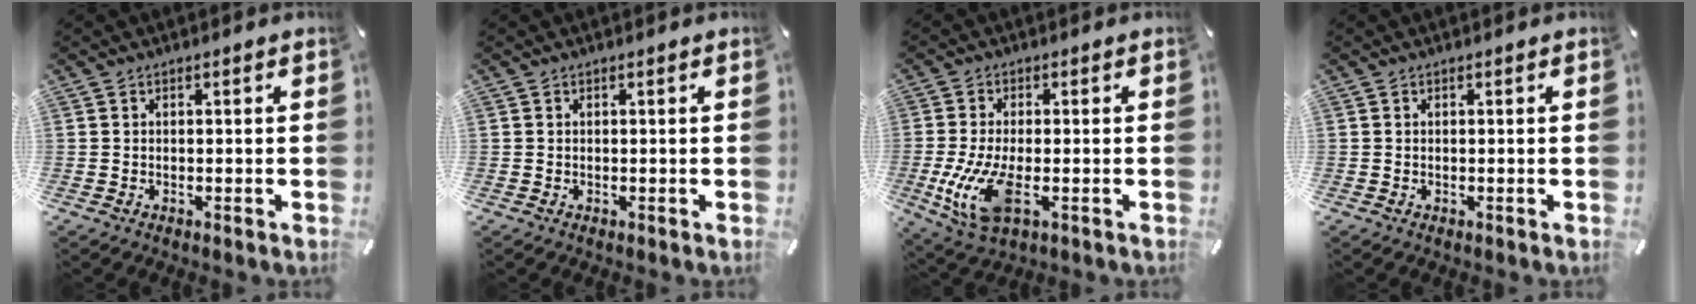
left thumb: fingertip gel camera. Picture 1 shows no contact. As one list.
[{"total": 0.0}, {"total": 11.3, "force": [-2.0, 4.8, 10.0], "torque": [-0.224, -0.021, -0.033]}, {"total": 0.0}]